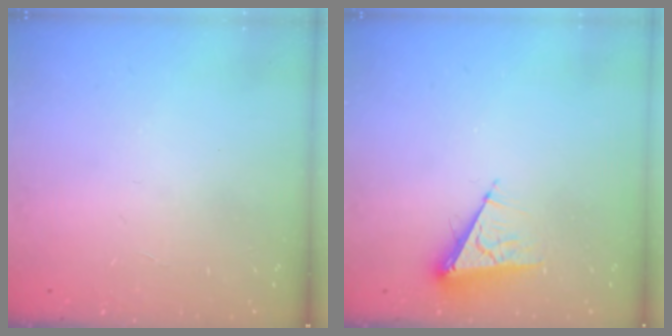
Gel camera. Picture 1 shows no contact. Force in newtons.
{"total": 6.2, "press": 6.2, "slide": 0.5}